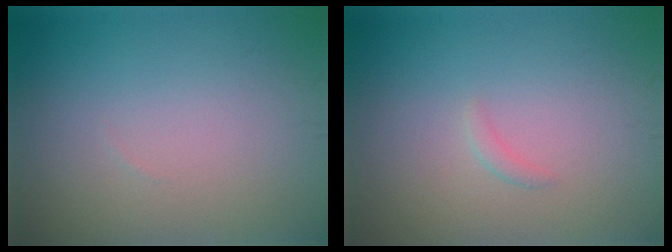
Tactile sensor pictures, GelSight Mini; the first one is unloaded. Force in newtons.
{"total": 0.6, "press": 0.6, "slide": 0.1}